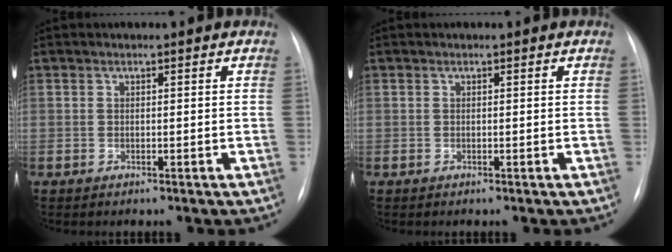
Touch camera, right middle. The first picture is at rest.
{"total": 0.0}